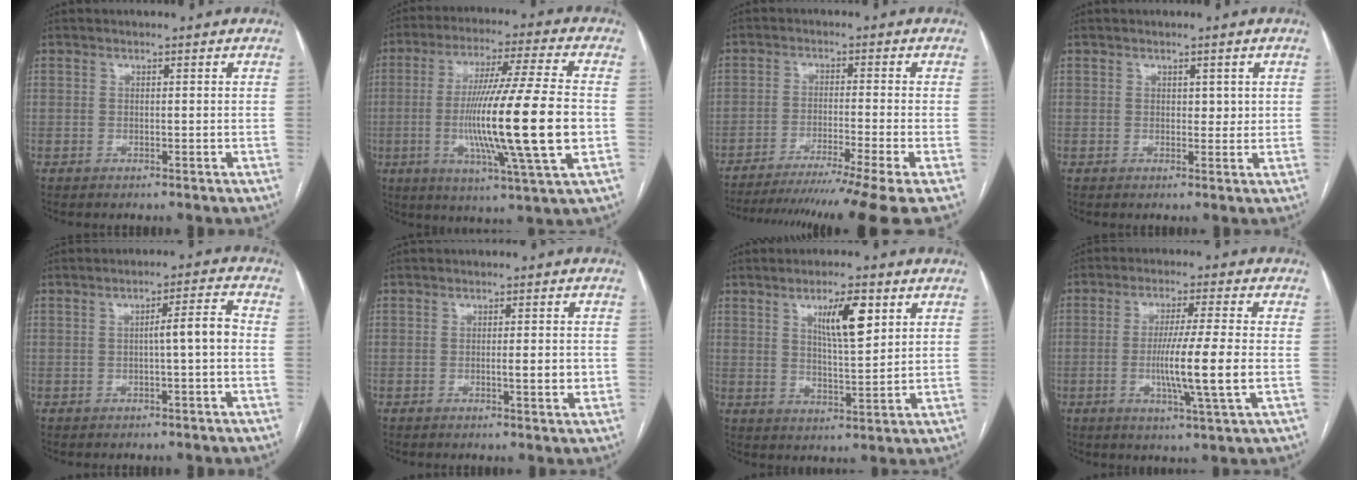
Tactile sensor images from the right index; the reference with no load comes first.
{"total": 19.6, "force": [-2.7, -0.5, 19.4], "torque": [-0.348, -0.016, -0.054]}
{"total": 16.4, "force": [-13.6, -2.7, 8.8], "torque": [-0.115, -0.042, -0.206]}
{"total": 1.9, "force": [0.6, 1.2, 1.3], "torque": [-0.012, 0.001, 0.008]}
{"total": 4.4, "force": [-0.5, 0.0, 4.3], "torque": [-0.062, 0.012, -0.007]}
{"total": 3.0, "force": [-0.5, 0.4, 2.9], "torque": [-0.046, -0.002, -0.007]}
{"total": 7.8, "force": [3.5, 1.5, 6.8], "torque": [-0.116, -0.002, 0.061]}
{"total": 9.9, "force": [-1.6, -0.9, 9.7], "torque": [-0.176, -0.016, -0.031]}